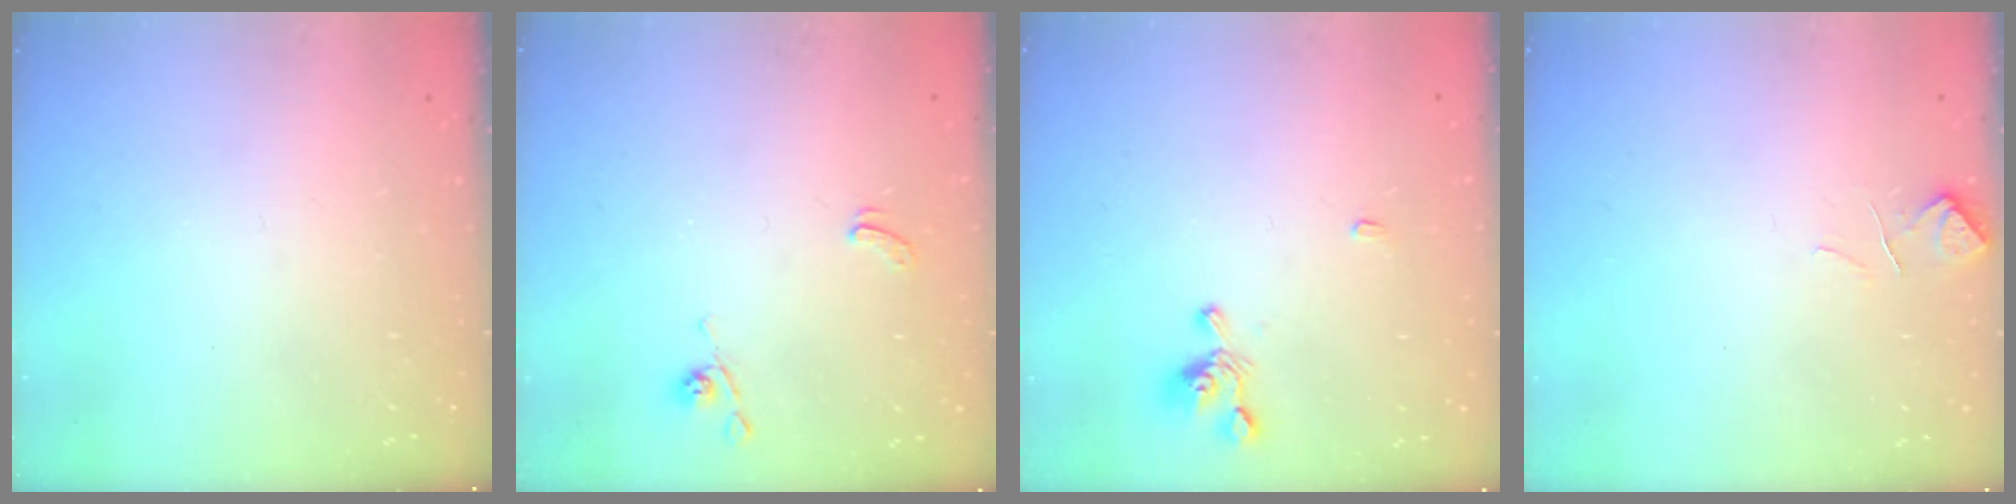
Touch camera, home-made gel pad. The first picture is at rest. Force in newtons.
{"total": 0.0}
{"total": 2.3, "press": 2.3, "slide": 0.2}
{"total": 0.8, "press": 0.3, "slide": 0.7}